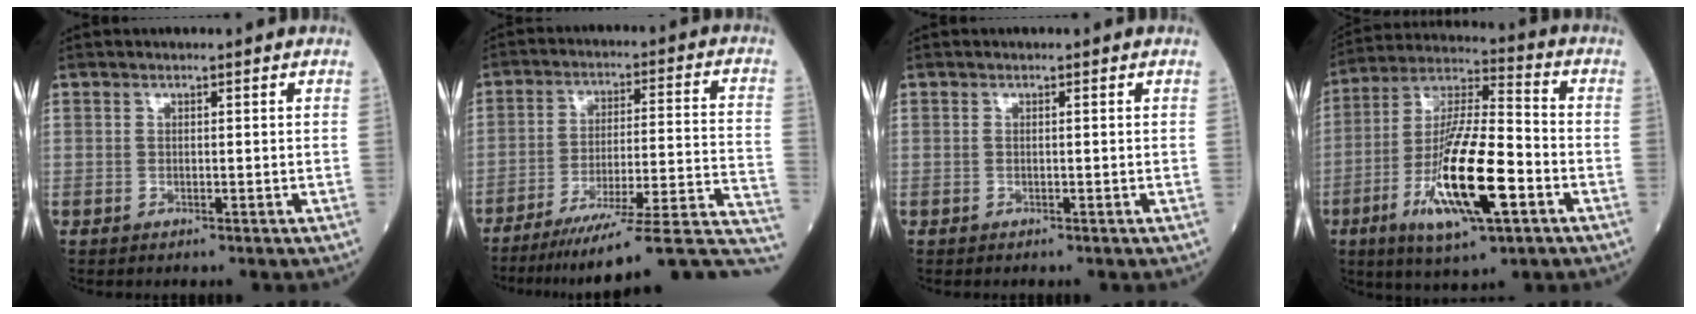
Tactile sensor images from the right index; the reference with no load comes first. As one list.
[{"total": 24.6, "force": [-21.5, -0.5, 11.9], "torque": [-0.081, -0.004, -0.298]}, {"total": 0.0}, {"total": 17.5, "force": [-5.8, 3.3, 16.2], "torque": [-0.319, -0.014, -0.098]}]